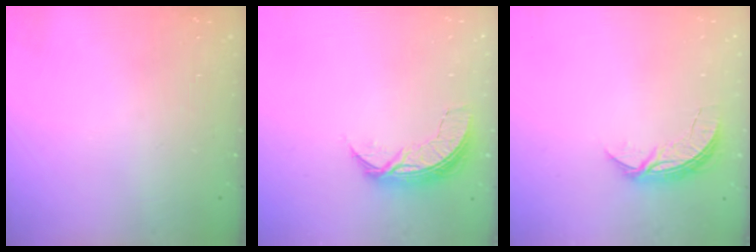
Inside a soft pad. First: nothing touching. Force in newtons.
{"total": 7.4, "press": 7.3, "slide": 0.5}
{"total": 6.2, "press": 6.2, "slide": 0.5}